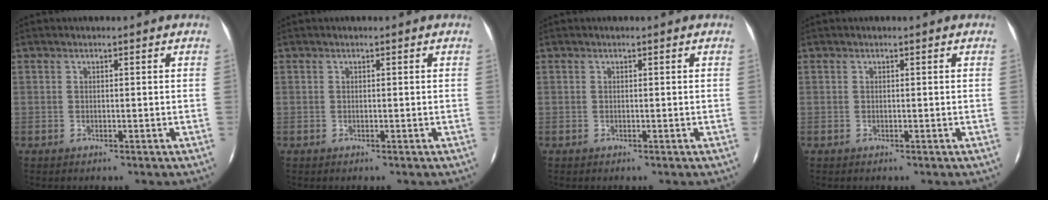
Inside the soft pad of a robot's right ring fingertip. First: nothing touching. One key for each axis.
{"total": 0.0}
{"total": 0.0}
{"total": 0.0}